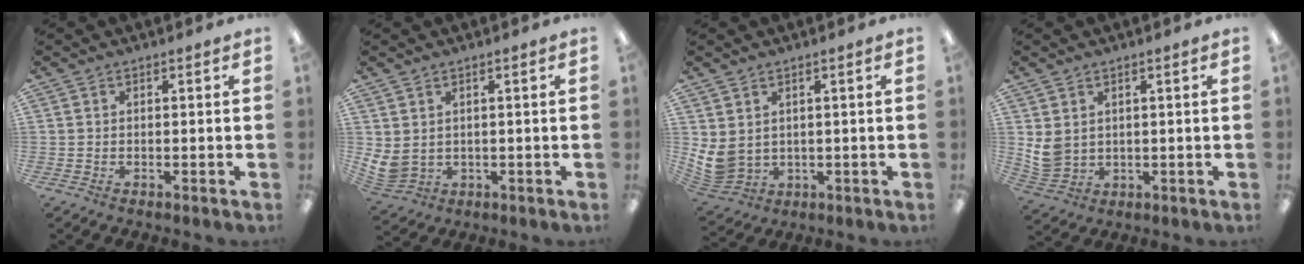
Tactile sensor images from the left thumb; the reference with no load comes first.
{"total": 4.2, "force": [1.7, 3.3, 2.0], "torque": [-0.056, -0.011, 0.035]}
{"total": 6.1, "force": [1.9, 4.8, 3.2], "torque": [-0.091, -0.014, 0.038]}
{"total": 5.5, "force": [2.1, 4.4, 2.5], "torque": [-0.059, -0.008, 0.042]}